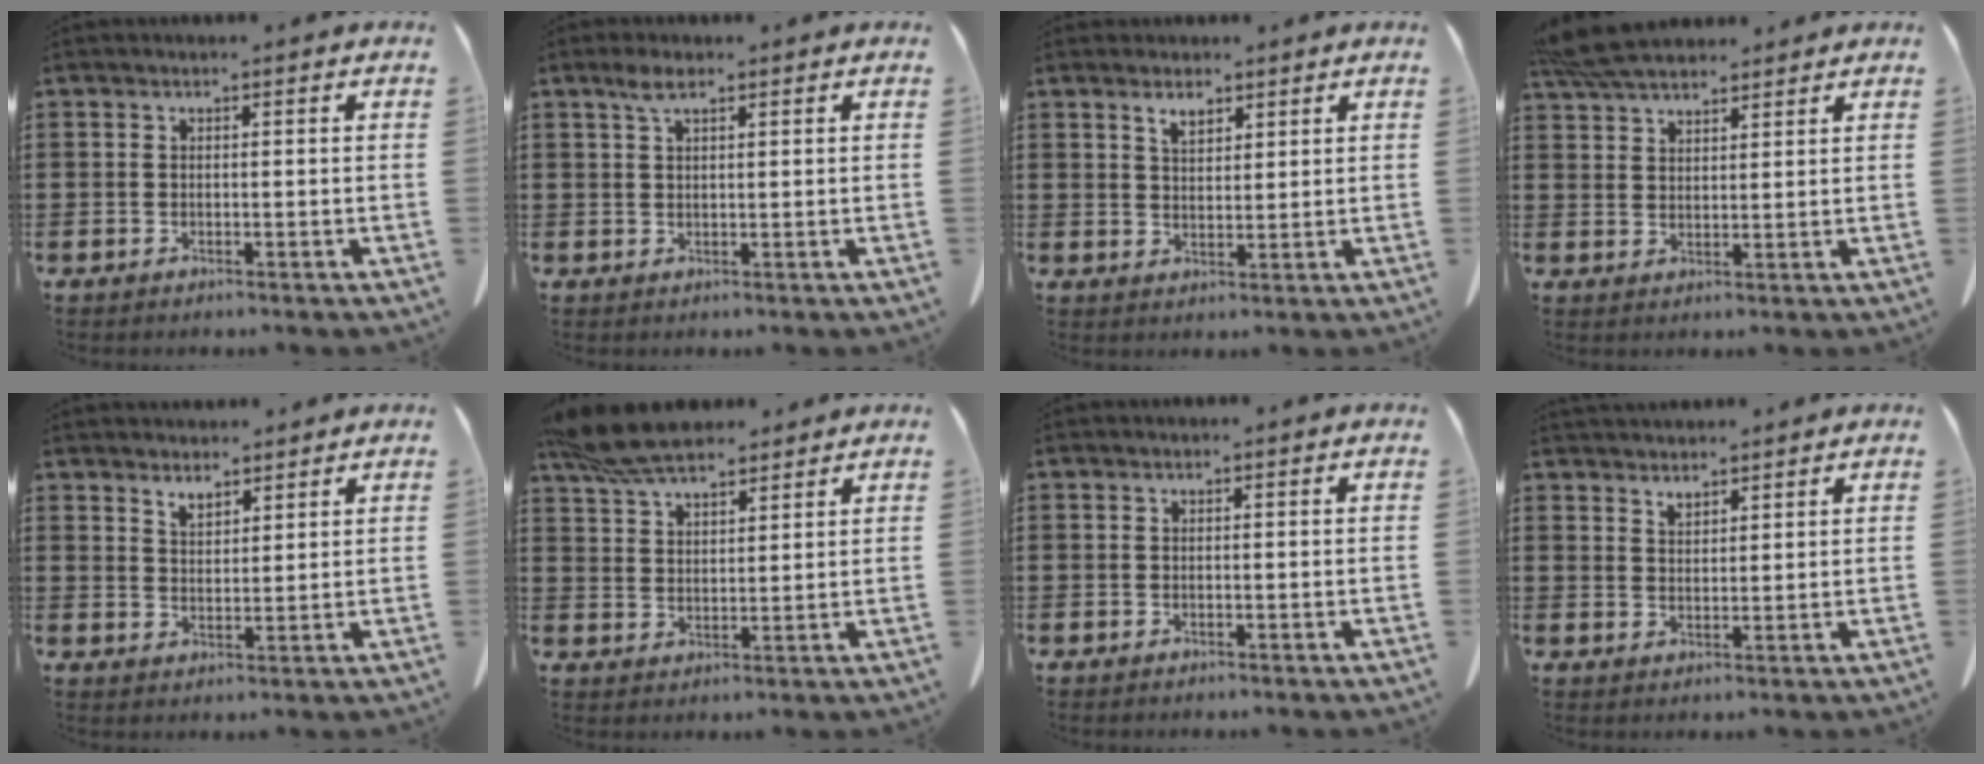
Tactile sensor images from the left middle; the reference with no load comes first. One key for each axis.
{"total": 2.2, "fx": 1.3, "fy": 0.9, "fz": 1.6, "tx": -0.036, "ty": 0.003, "tz": 0.024}
{"total": 3.0, "fx": 2.3, "fy": 1.4, "fz": 1.4, "tx": -0.025, "ty": 0.000, "tz": 0.041}
{"total": 6.4, "fx": 5.7, "fy": 1.6, "fz": 2.4, "tx": -0.066, "ty": -0.008, "tz": 0.111}
{"total": 3.2, "fx": 3.0, "fy": 1.0, "fz": 0.4, "tx": -0.016, "ty": -0.006, "tz": 0.058}
{"total": 8.6, "fx": 7.3, "fy": 2.6, "fz": 3.8, "tx": -0.097, "ty": -0.011, "tz": 0.139}
{"total": 0.0}
{"total": 2.4, "fx": 2.4, "fy": 0.5, "fz": 0.2, "tx": -0.008, "ty": -0.004, "tz": 0.047}